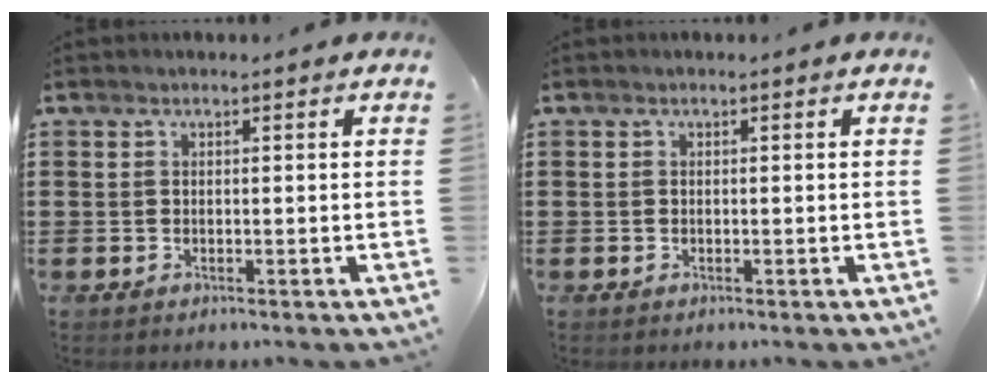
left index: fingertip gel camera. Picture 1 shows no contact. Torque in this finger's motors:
{"motor_torque": [-0.14, 0.14, 0.00, -0.01]}